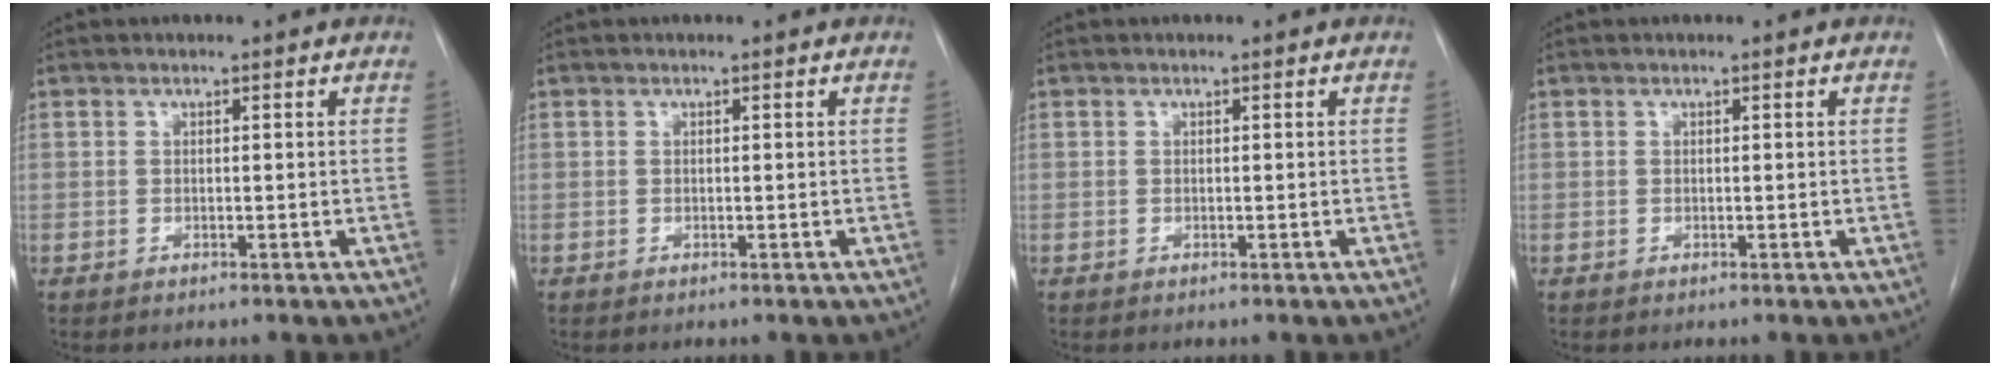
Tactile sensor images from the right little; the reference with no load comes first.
{"total": 0.0}
{"total": 0.0}
{"total": 0.0}